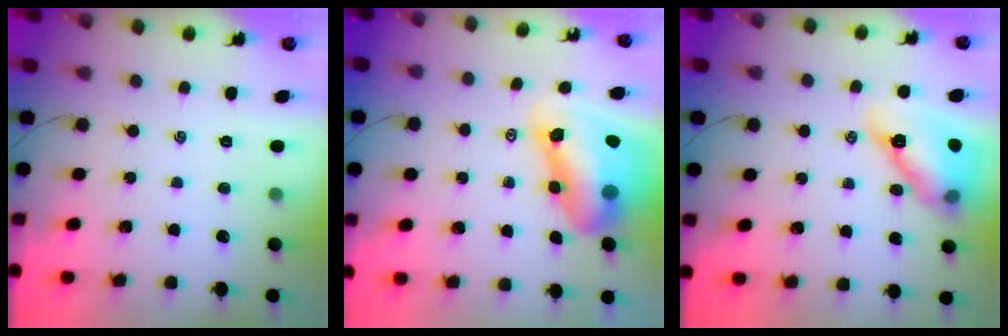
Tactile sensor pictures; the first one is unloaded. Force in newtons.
{"total": 14.4, "press": 13.8, "slide": 4.1}
{"total": 15.7, "press": 15.1, "slide": 4.2}